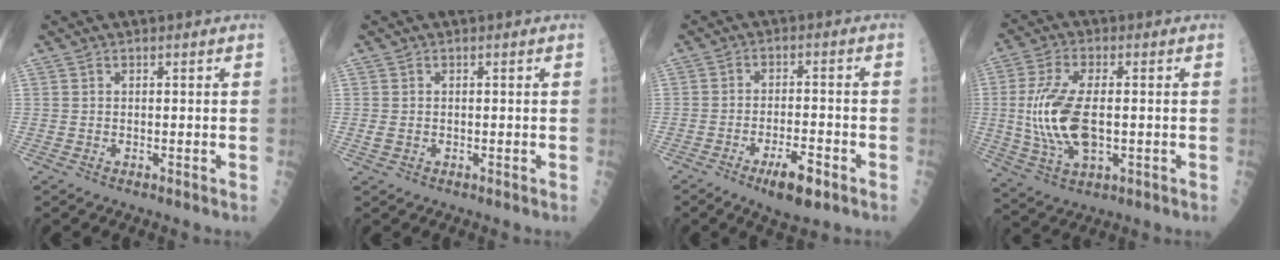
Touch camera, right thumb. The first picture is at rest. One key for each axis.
{"total": 1.2, "fx": -0.1, "fy": 0.9, "fz": 0.7, "tx": -0.013, "ty": 0.003, "tz": -0.001}
{"total": 7.5, "fx": -4.0, "fy": 2.2, "fz": 5.9, "tx": -0.090, "ty": 0.015, "tz": -0.061}
{"total": 13.6, "fx": -0.4, "fy": 6.3, "fz": 12.1, "tx": -0.257, "ty": -0.004, "tz": -0.003}